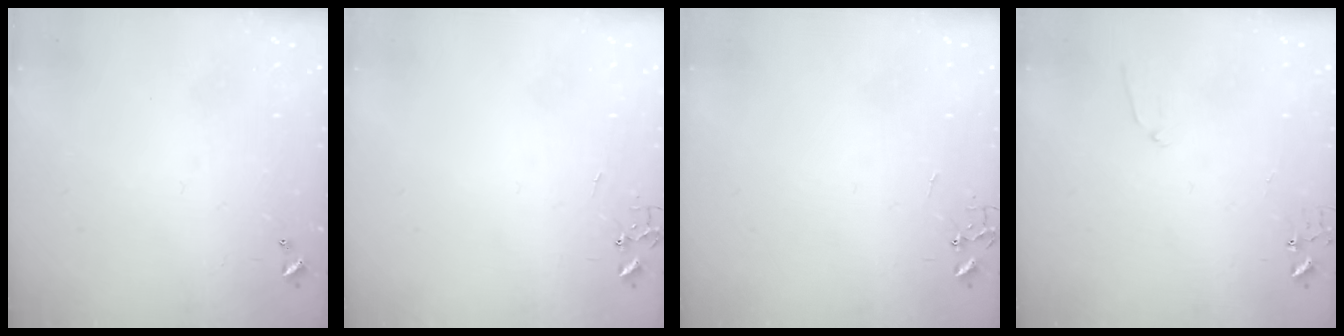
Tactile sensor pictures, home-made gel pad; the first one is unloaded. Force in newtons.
{"total": 0.0}
{"total": 0.0}
{"total": 5.8, "press": 5.8, "slide": 0.7}